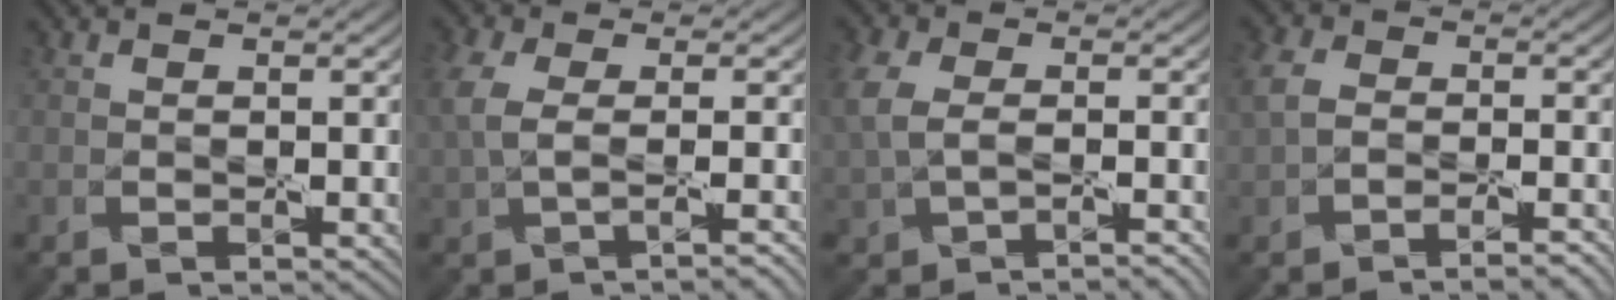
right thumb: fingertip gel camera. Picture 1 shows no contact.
{"total": 3.9, "force": [-0.2, 1.7, 3.6], "torque": [-0.087, -0.001, 0.001]}
{"total": 5.9, "force": [-0.7, 3.9, 4.4], "torque": [-0.118, -0.003, 0.001]}
{"total": 3.7, "force": [-1.7, 2.3, 2.3], "torque": [-0.046, 0.004, -0.041]}